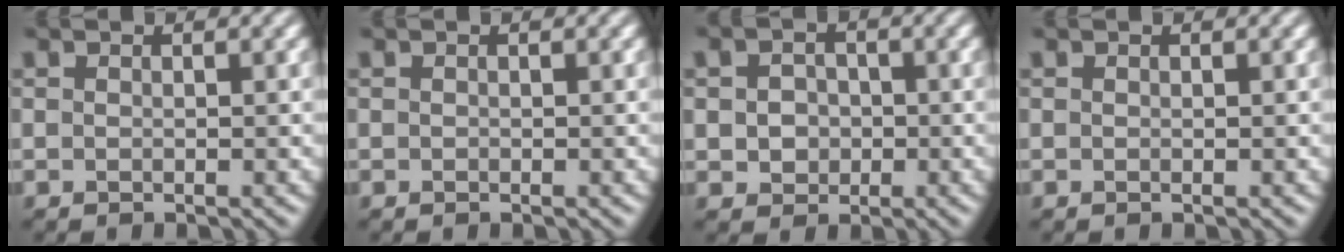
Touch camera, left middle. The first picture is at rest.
{"total": 0.0}
{"total": 3.6, "force": [0.1, 3.0, 1.9], "torque": [-0.029, 0.013, -0.005]}
{"total": 0.0}